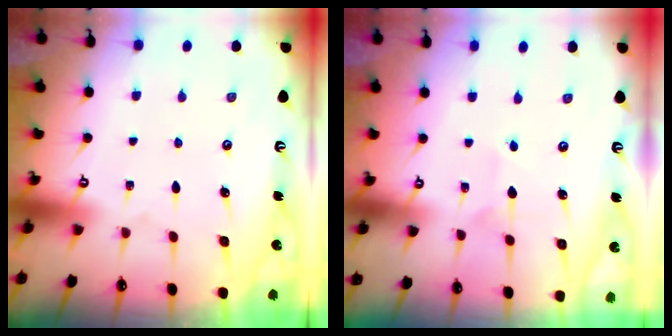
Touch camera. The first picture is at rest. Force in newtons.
{"total": 3.3, "press": 3.2, "slide": 0.4}